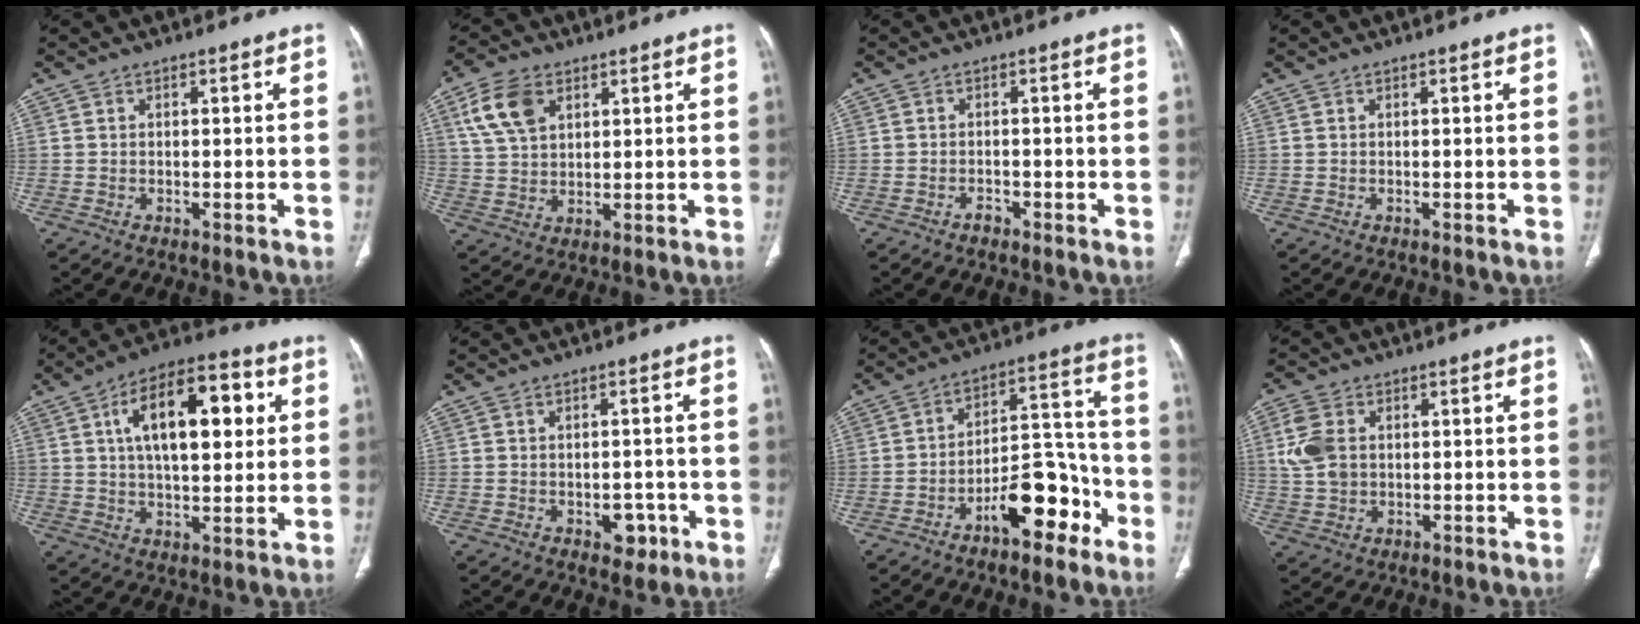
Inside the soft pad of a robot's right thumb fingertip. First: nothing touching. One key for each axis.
{"total": 9.1, "fx": 4.1, "fy": 5.7, "fz": 5.8, "tx": -0.104, "ty": -0.007, "tz": 0.084}
{"total": 1.2, "fx": -0.9, "fy": 0.7, "fz": 0.4, "tx": -0.007, "ty": 0.004, "tz": -0.016}
{"total": 0.0}
{"total": 17.6, "fx": 4.7, "fy": 8.4, "fz": 14.8, "tx": -0.209, "ty": 0.011, "tz": 0.069}
{"total": 3.9, "fx": -1.5, "fy": 2.7, "fz": 2.4, "tx": -0.010, "ty": 0.008, "tz": -0.014}
{"total": 13.2, "fx": -7.1, "fy": 6.1, "fz": 9.3, "tx": -0.113, "ty": 0.073, "tz": -0.110}
{"total": 7.3, "fx": 1.3, "fy": 5.3, "fz": 4.9, "tx": -0.105, "ty": 0.003, "tz": 0.028}